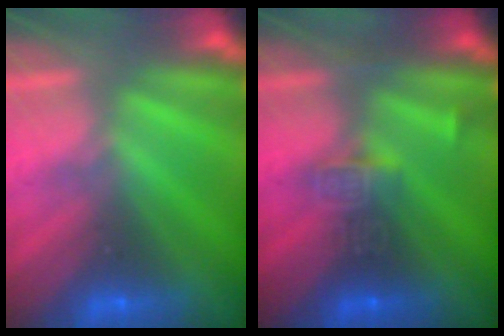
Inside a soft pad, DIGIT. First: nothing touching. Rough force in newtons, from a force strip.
{"total": 2.9}